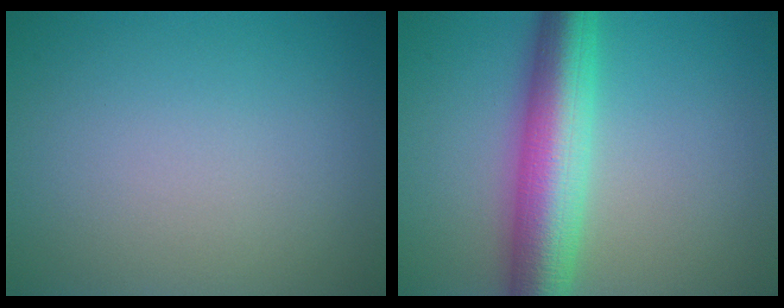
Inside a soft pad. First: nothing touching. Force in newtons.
{"total": 8.2, "press": 8.2, "slide": 0.0}